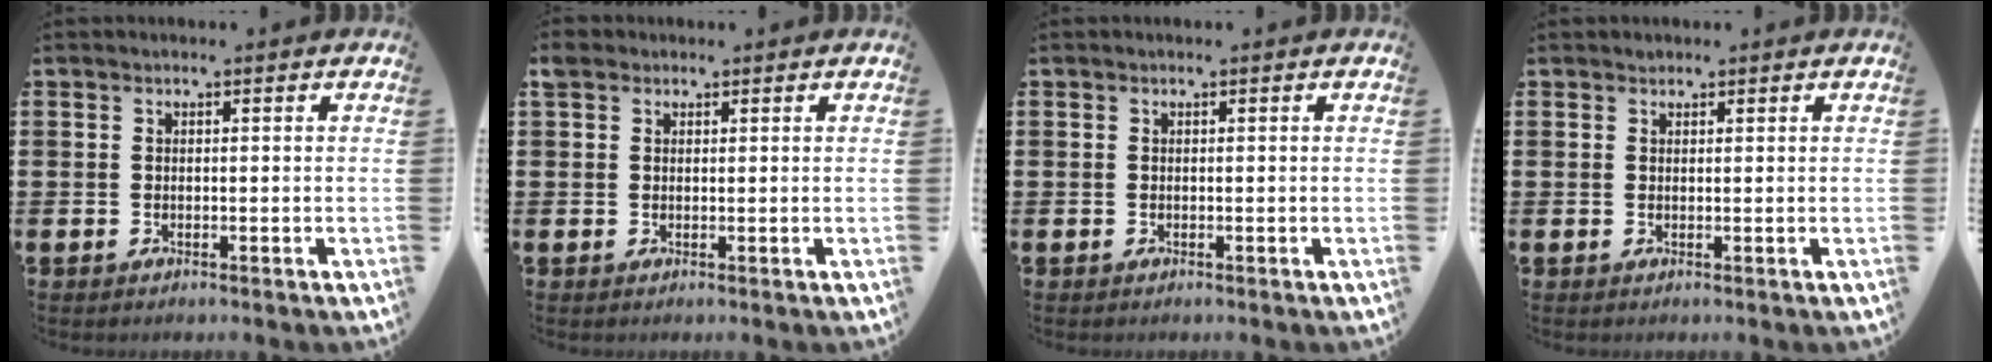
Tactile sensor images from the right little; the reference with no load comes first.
{"total": 1.4, "force": [1.0, 1.0, 0.3], "torque": [0.007, 0.001, 0.016]}
{"total": 0.0}
{"total": 0.7, "force": [0.6, 0.4, 0.1], "torque": [0.015, -0.004, 0.008]}